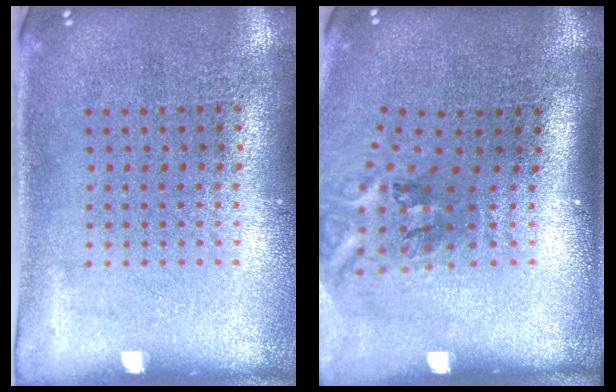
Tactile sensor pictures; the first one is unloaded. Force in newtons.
{"total": 2.1, "press": 1.4, "slide": 1.7}